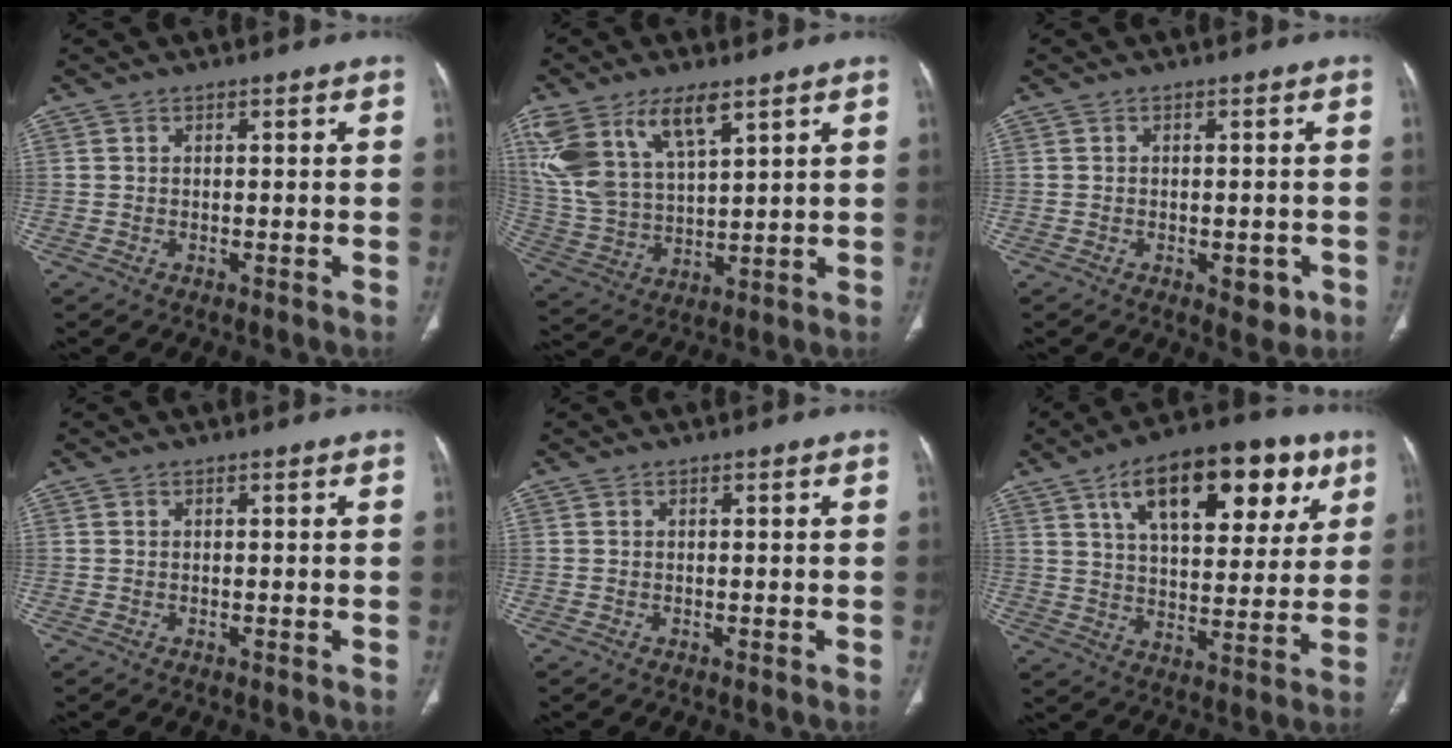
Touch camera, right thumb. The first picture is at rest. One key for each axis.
{"total": 16.1, "fx": 8.8, "fy": 7.2, "fz": 11.4, "tx": -0.228, "ty": -0.022, "tz": 0.183}
{"total": 3.7, "fx": -1.4, "fy": 2.1, "fz": 2.7, "tx": -0.018, "ty": 0.001, "tz": -0.011}
{"total": 0.0}
{"total": 0.0}
{"total": 22.3, "fx": 10.5, "fy": 10.8, "fz": 16.5, "tx": -0.208, "ty": -0.010, "tz": 0.165}